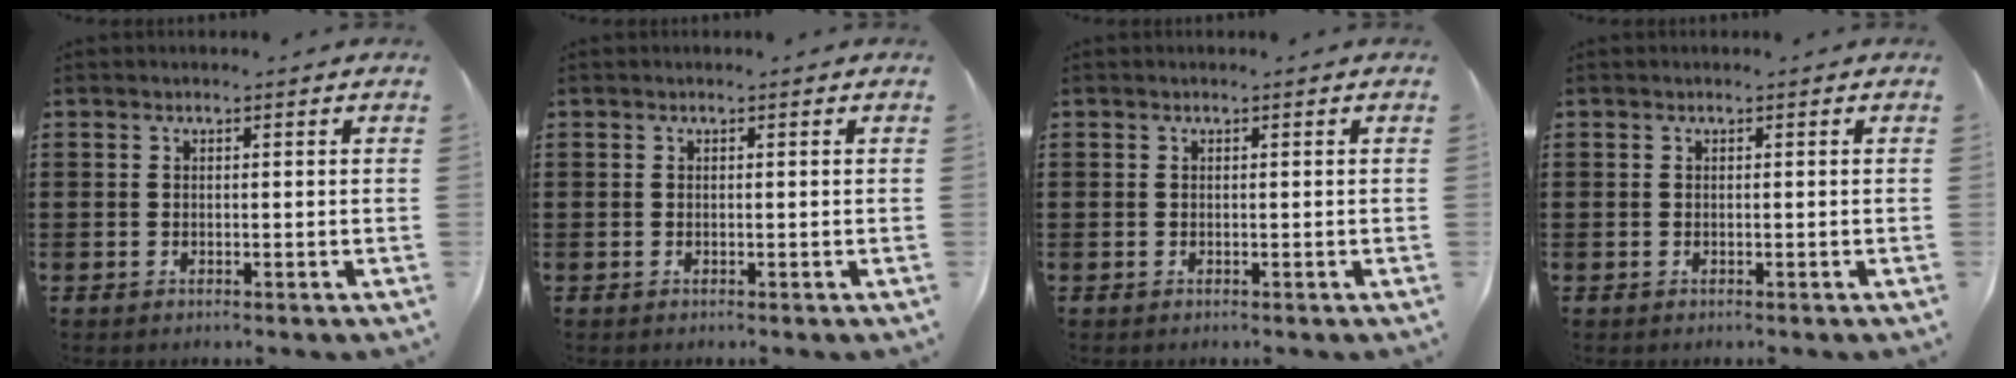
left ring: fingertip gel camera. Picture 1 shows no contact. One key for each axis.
{"total": 0.0}
{"total": 0.0}
{"total": 0.0}